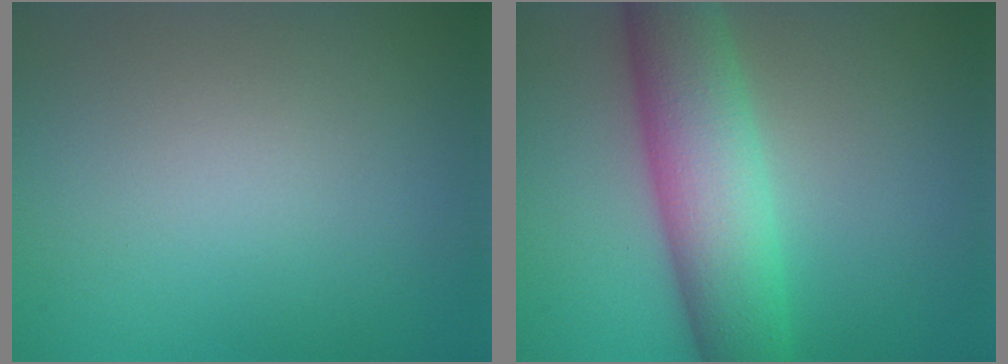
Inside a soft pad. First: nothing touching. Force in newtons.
{"total": 8.0, "press": 8.0, "slide": 0.1}